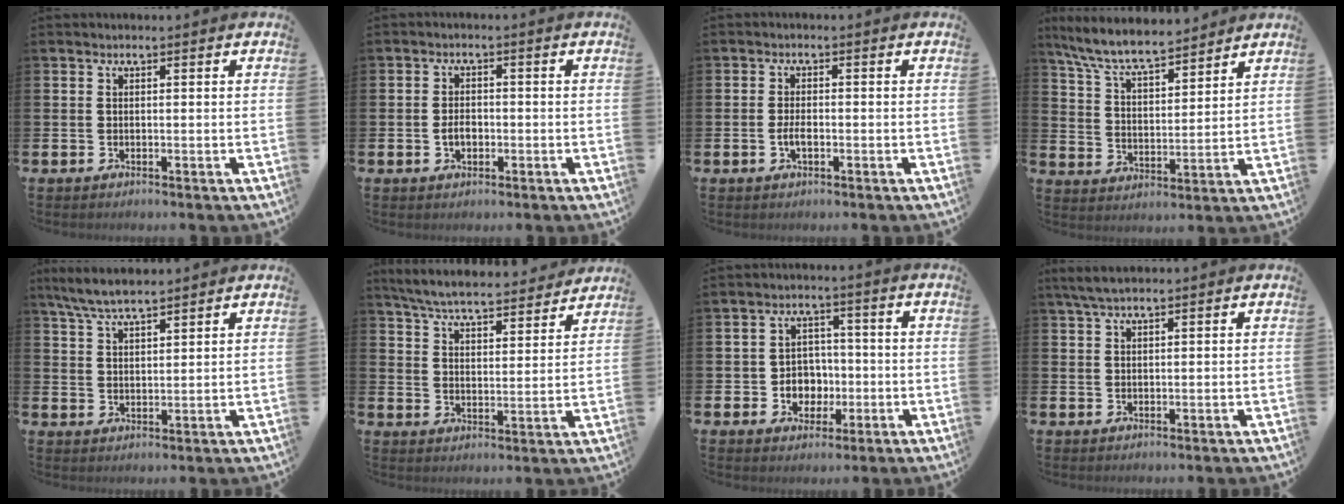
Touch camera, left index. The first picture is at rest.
{"total": 2.4, "force": [-0.5, 1.6, 1.7], "torque": [-0.019, 0.000, -0.014]}
{"total": 2.2, "force": [-0.5, 1.0, 1.9], "torque": [-0.030, 0.000, -0.012]}
{"total": 8.0, "force": [7.4, 1.3, 2.8], "torque": [-0.082, -0.041, 0.132]}
{"total": 6.0, "force": [5.5, 0.8, 2.3], "torque": [-0.061, -0.015, 0.102]}
{"total": 6.4, "force": [6.2, 0.7, 1.5], "torque": [-0.054, -0.042, 0.107]}
{"total": 4.3, "force": [-0.7, 3.9, 1.5], "torque": [-0.022, -0.001, -0.023]}
{"total": 3.1, "force": [2.4, 0.7, 1.9], "torque": [-0.041, 0.003, 0.044]}